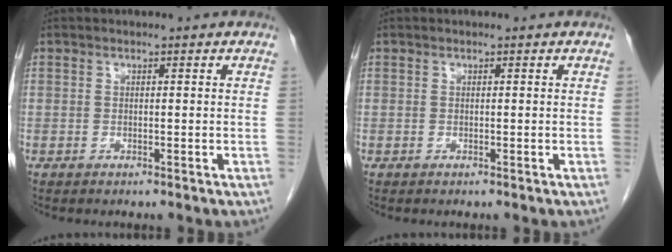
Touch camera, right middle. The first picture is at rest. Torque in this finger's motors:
{"motor_torque": [-0.18, -0.03, -0.01, 0.02]}